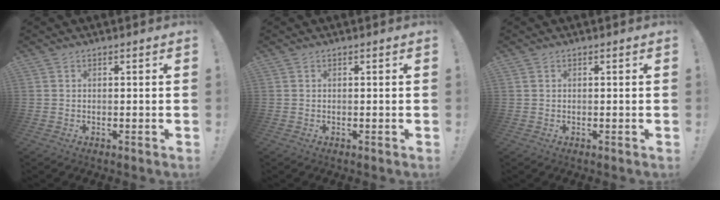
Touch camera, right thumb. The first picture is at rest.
{"total": 0.0}
{"total": 0.0}